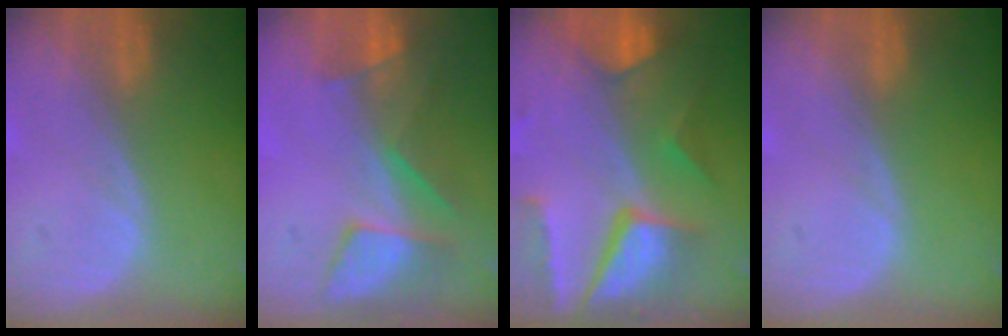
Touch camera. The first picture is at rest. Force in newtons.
{"total": 8.3, "press": 7.2, "slide": 4.1}
{"total": 10.3, "press": 8.8, "slide": 5.5}
{"total": 0.0}